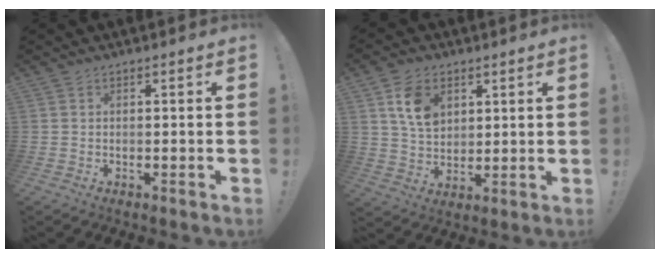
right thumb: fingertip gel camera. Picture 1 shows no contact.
{"total": 10.7, "force": [4.6, 7.7, 5.7], "torque": [-0.091, -0.006, 0.092]}